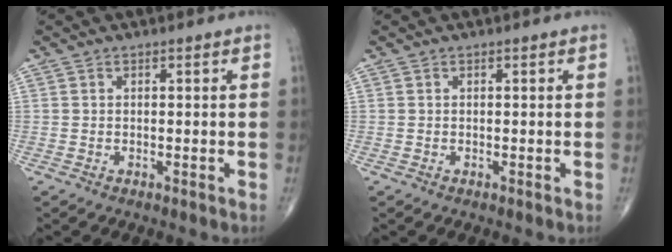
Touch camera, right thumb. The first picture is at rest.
{"total": 0.0}